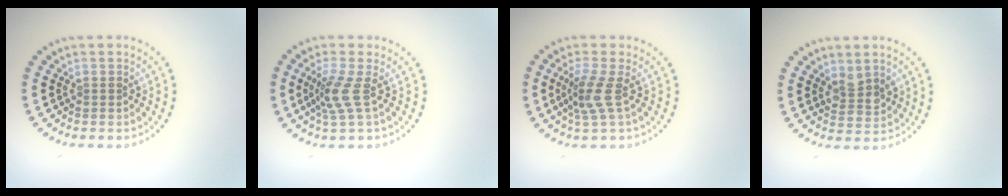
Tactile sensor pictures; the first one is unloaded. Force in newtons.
{"total": 2.6, "press": 1.9, "slide": 1.8}
{"total": 2.7, "press": 2.0, "slide": 1.7}
{"total": 2.4, "press": 2.2, "slide": 0.8}